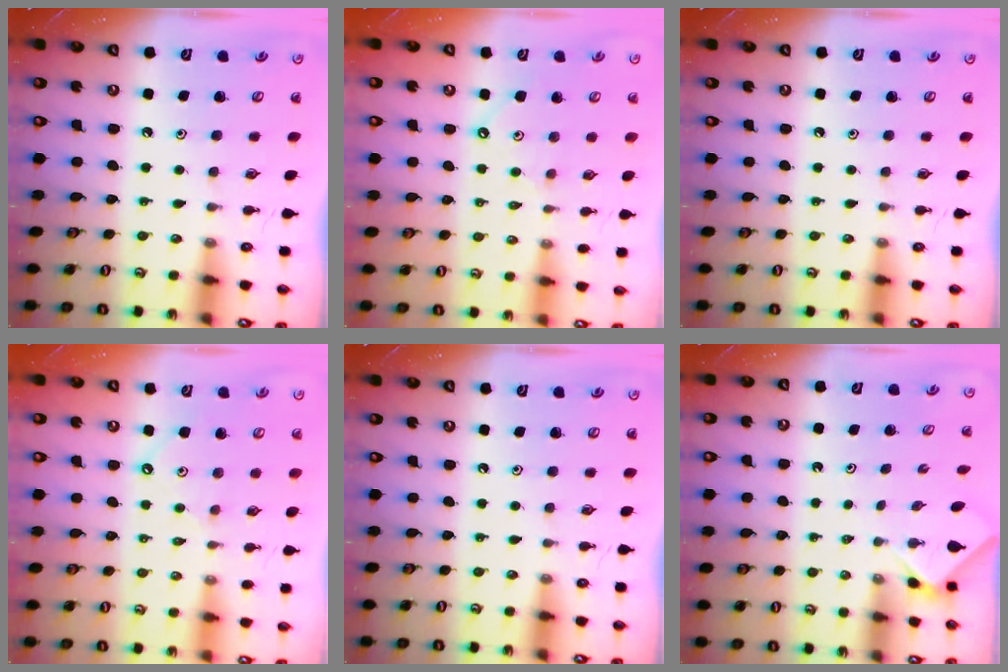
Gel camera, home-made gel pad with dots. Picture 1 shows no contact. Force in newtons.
{"total": 1.8, "press": 1.8, "slide": 0.3}
{"total": 0.0}
{"total": 1.8, "press": 1.8, "slide": 0.3}
{"total": 0.0}
{"total": 1.3, "press": 1.3, "slide": 0.4}